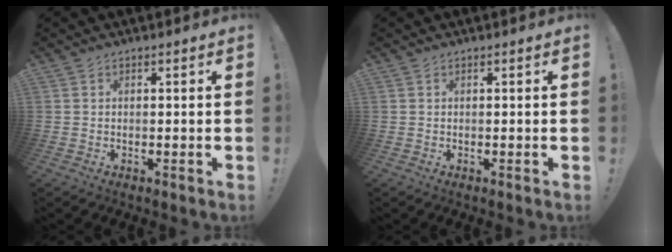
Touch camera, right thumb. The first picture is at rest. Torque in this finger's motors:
{"motor_torque": [0.00, 0.00, 0.00, 0.00, 0.00]}